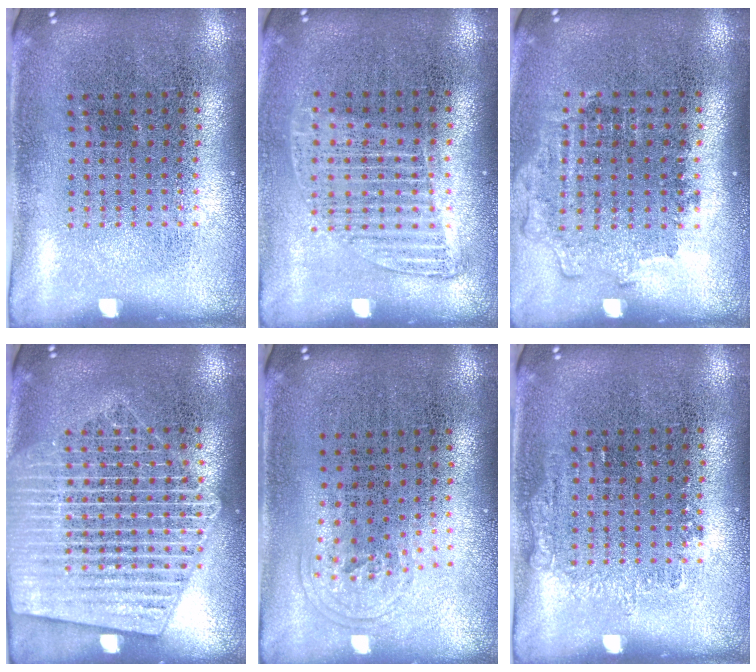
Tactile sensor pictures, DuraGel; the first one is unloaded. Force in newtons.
{"total": 1.3, "press": 1.1, "slide": 0.7}
{"total": 1.2, "press": 1.1, "slide": 0.5}
{"total": 3.8, "press": 3.8, "slide": 0.4}
{"total": 0.9, "press": 0.6, "slide": 0.6}
{"total": 0.8, "press": 0.7, "slide": 0.2}